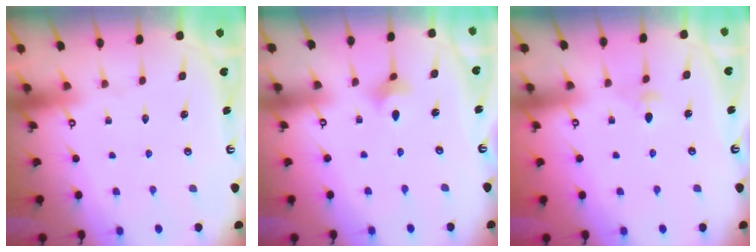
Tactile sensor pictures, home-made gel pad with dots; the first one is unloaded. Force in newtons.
{"total": 2.7, "press": 2.6, "slide": 0.7}
{"total": 2.8, "press": 2.7, "slide": 0.8}